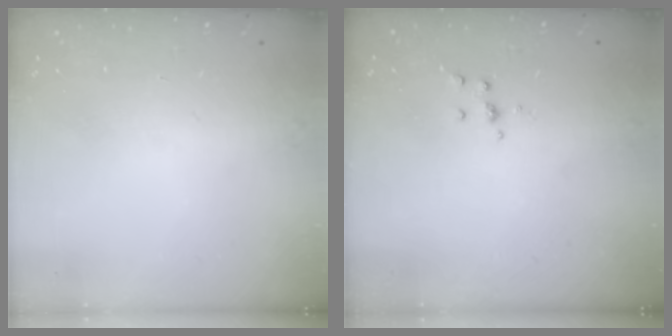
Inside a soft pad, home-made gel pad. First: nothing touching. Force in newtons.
{"total": 3.6, "press": 3.6, "slide": 0.3}